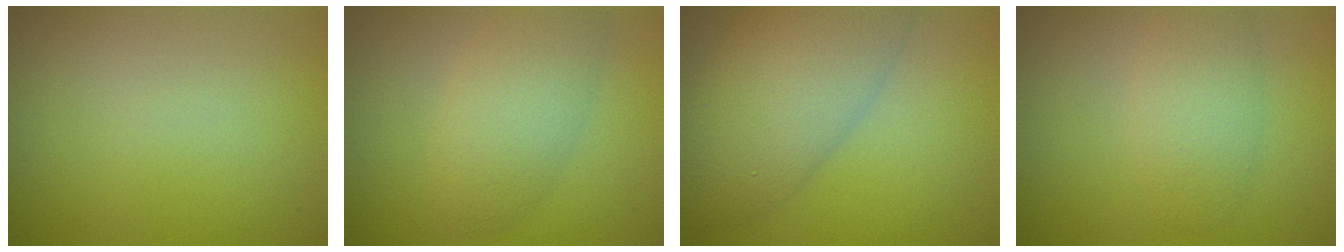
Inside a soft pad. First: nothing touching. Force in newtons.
{"total": 4.4, "press": 4.4, "slide": 0.2}
{"total": 7.8, "press": 7.8, "slide": 0.5}
{"total": 3.2, "press": 3.2, "slide": 0.0}